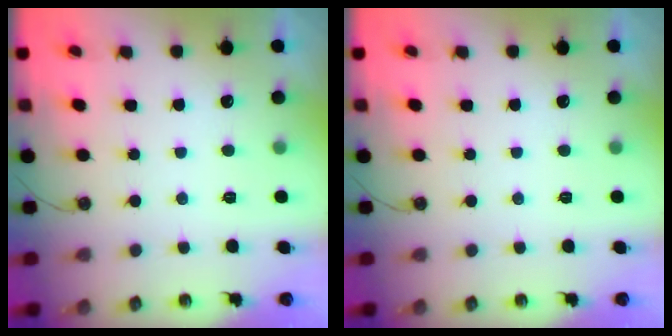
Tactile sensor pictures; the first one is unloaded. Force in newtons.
{"total": 0.0}